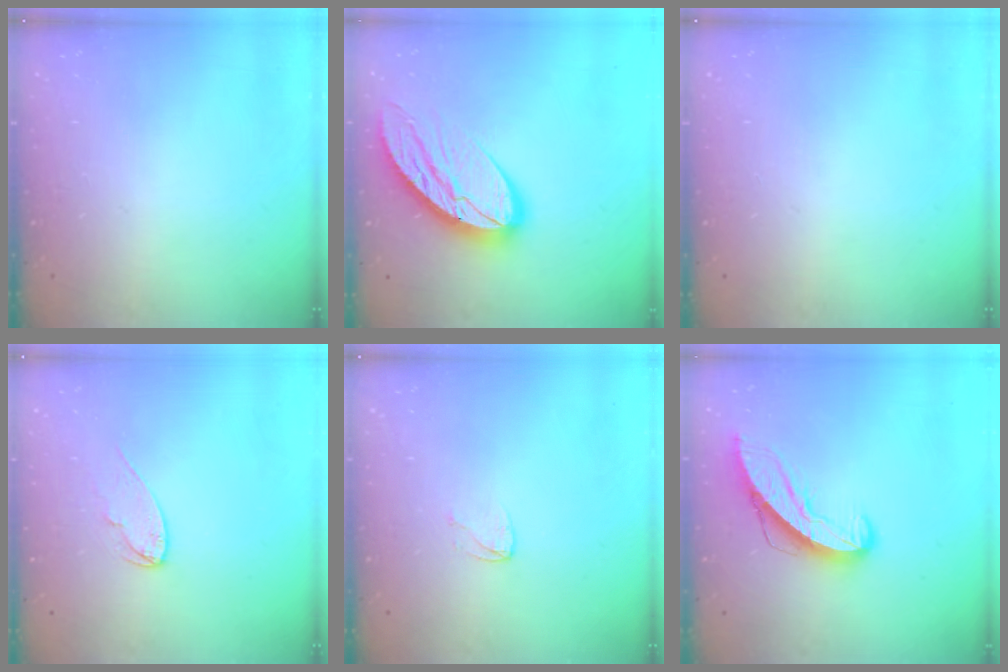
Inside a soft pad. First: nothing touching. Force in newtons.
{"total": 14.1, "press": 14.1, "slide": 1.0}
{"total": 0.0}
{"total": 6.6, "press": 6.6, "slide": 0.6}
{"total": 3.2, "press": 3.2, "slide": 0.3}
{"total": 9.0, "press": 9.0, "slide": 0.9}